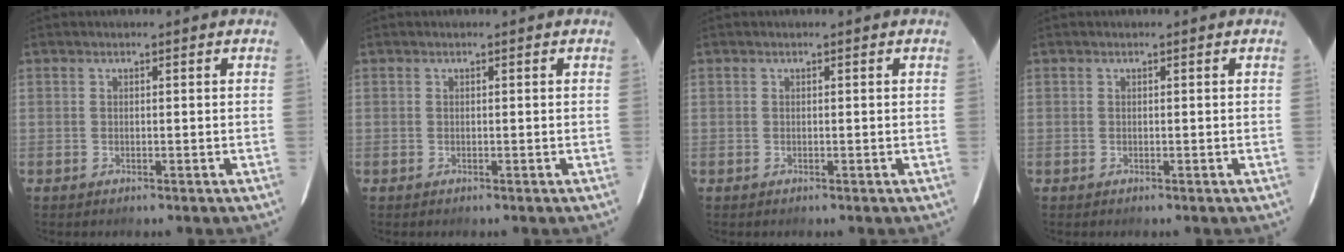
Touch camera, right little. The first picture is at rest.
{"total": 0.0}
{"total": 0.0}
{"total": 0.0}